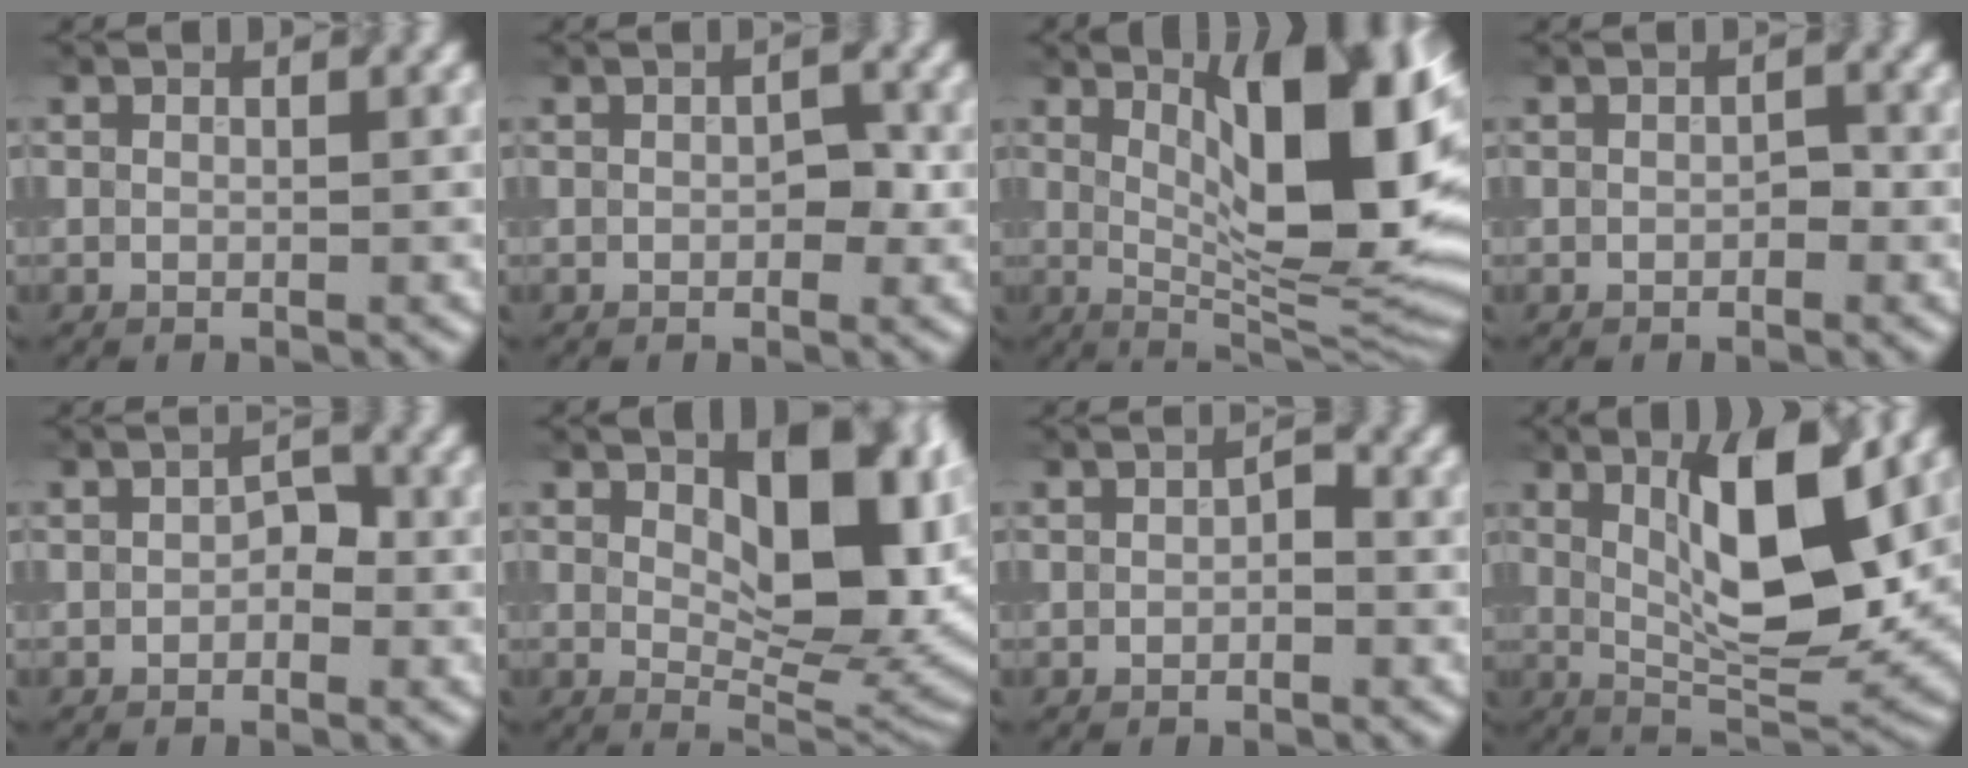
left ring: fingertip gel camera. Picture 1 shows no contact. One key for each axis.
{"total": 1.7, "fx": -0.1, "fy": 0.9, "fz": 1.4, "tx": -0.016, "ty": 0.001, "tz": -0.002}
{"total": 13.5, "fx": 3.5, "fy": 4.3, "fz": 12.4, "tx": -0.163, "ty": -0.002, "tz": 0.057}
{"total": 0.9, "fx": -0.2, "fy": 0.5, "fz": 0.7, "tx": -0.009, "ty": 0.000, "tz": -0.004}
{"total": 1.6, "fx": -0.4, "fy": 1.1, "fz": 1.2, "tx": -0.016, "ty": 0.002, "tz": -0.009}
{"total": 10.4, "fx": 2.4, "fy": 4.9, "fz": 8.8, "tx": -0.121, "ty": -0.004, "tz": 0.044}
{"total": 1.1, "fx": -0.2, "fy": 0.6, "fz": 0.9, "tx": -0.012, "ty": 0.002, "tz": -0.004}
{"total": 9.3, "fx": 2.4, "fy": 2.6, "fz": 8.6, "tx": -0.133, "ty": -0.013, "tz": 0.046}